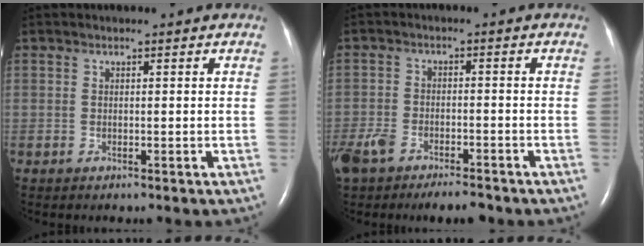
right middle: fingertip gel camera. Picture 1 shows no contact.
{"total": 8.3, "force": [-5.8, 3.6, 4.6], "torque": [-0.096, 0.000, -0.096]}